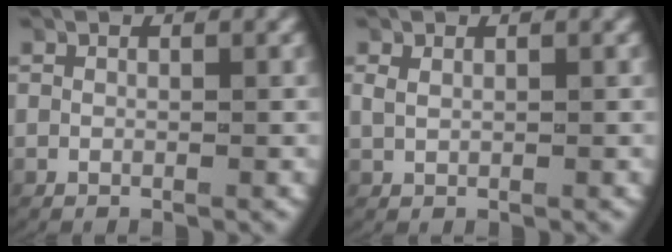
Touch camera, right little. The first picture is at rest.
{"total": 0.9, "force": [0.4, 0.6, 0.6], "torque": [-0.013, 0.002, 0.011]}